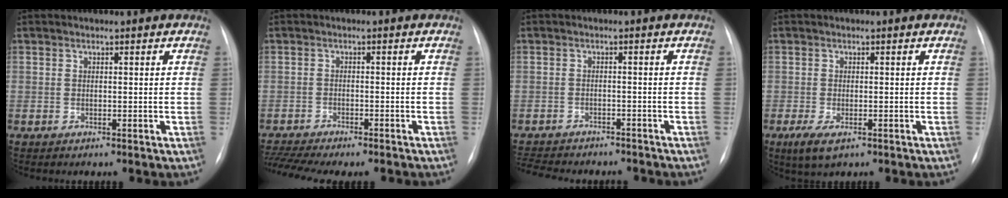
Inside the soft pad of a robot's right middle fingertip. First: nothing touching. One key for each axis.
{"total": 11.6, "fx": -10.2, "fy": 1.8, "fz": 5.3, "tx": -0.086, "ty": 0.006, "tz": -0.145}
{"total": 12.1, "fx": -10.6, "fy": 3.8, "fz": 4.3, "tx": -0.091, "ty": -0.002, "tz": -0.138}
{"total": 3.7, "fx": -1.9, "fy": 1.4, "fz": 2.9, "tx": -0.064, "ty": -0.009, "tz": -0.027}